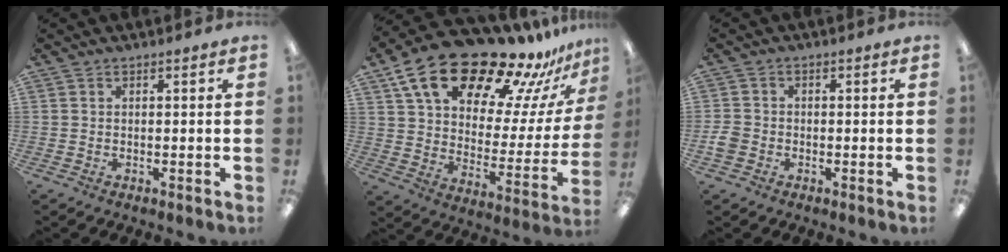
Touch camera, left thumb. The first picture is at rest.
{"total": 23.4, "force": [17.9, 8.7, 12.4], "torque": [-0.198, -0.130, 0.299]}
{"total": 3.0, "force": [-1.2, 2.4, 1.2], "torque": [-0.017, 0.008, -0.021]}